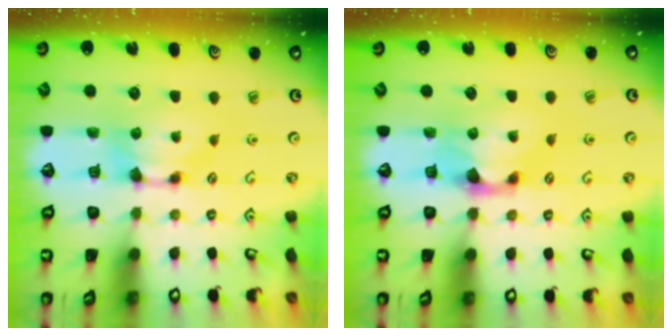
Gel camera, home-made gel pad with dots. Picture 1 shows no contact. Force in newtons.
{"total": 0.7, "press": 0.4, "slide": 0.6}